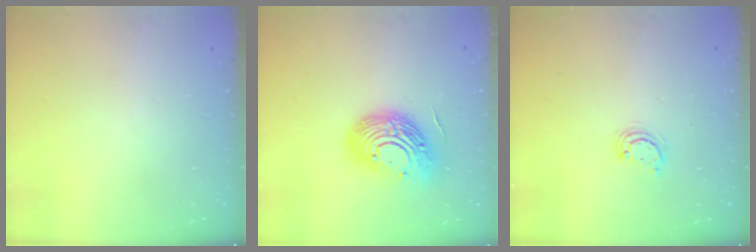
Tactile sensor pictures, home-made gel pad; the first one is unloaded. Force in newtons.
{"total": 14.6, "press": 14.5, "slide": 1.7}
{"total": 3.0, "press": 3.0, "slide": 0.2}